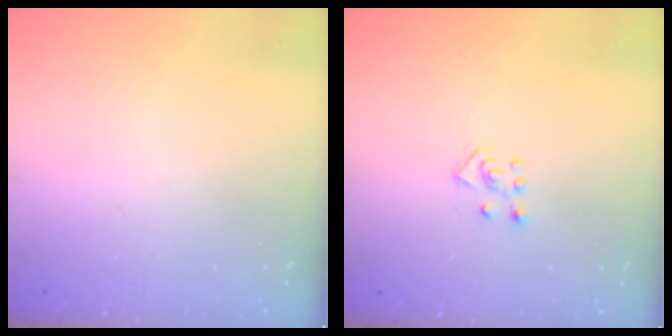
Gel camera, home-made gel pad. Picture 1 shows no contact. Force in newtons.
{"total": 5.0, "press": 4.9, "slide": 0.4}